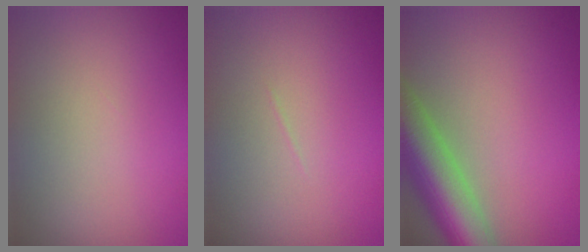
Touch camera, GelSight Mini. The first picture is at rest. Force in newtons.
{"total": 0.0}
{"total": 8.9, "press": 8.8, "slide": 0.7}